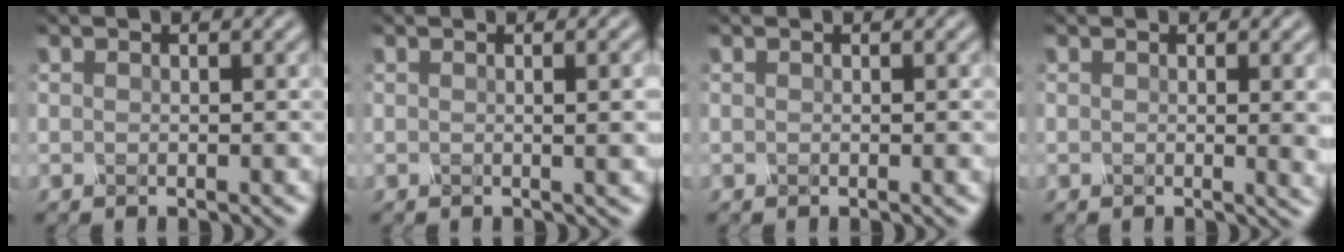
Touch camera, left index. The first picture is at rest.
{"total": 3.5, "force": [0.2, 1.3, 3.3], "torque": [-0.023, 0.009, -0.001]}
{"total": 0.6, "force": [0.0, 0.1, 0.6], "torque": [-0.007, 0.001, 0.000]}
{"total": 3.0, "force": [0.1, 0.9, 2.9], "torque": [-0.026, -0.001, -0.001]}